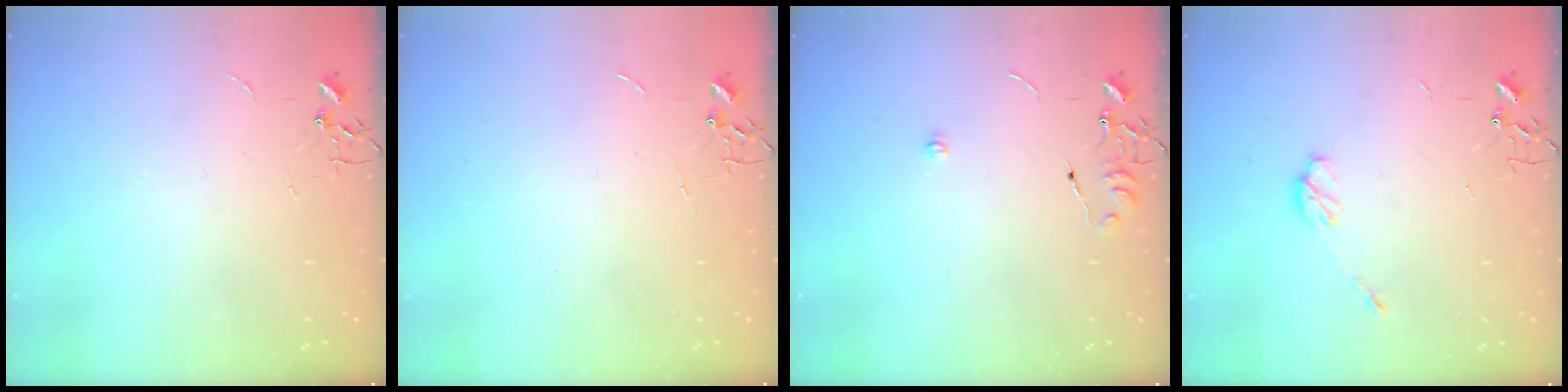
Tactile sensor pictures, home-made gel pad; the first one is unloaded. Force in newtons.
{"total": 0.0}
{"total": 6.4, "press": 6.4, "slide": 0.7}
{"total": 5.5, "press": 5.5, "slide": 0.4}